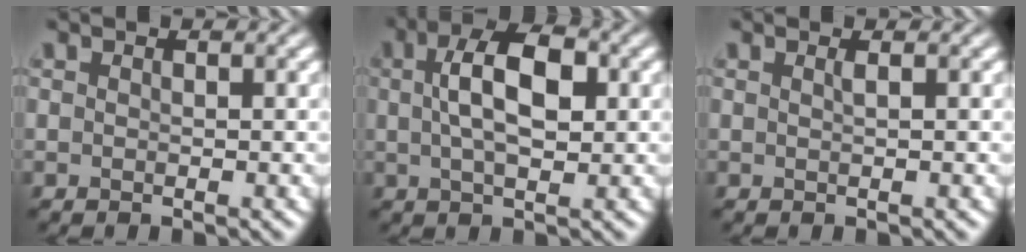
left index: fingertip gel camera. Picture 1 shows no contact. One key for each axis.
{"total": 6.2, "fx": 1.0, "fy": 3.0, "fz": 5.3, "tx": -0.095, "ty": 0.011, "tz": 0.015}
{"total": 0.6, "fx": 0.2, "fy": 0.2, "fz": 0.5, "tx": -0.004, "ty": 0.001, "tz": 0.003}